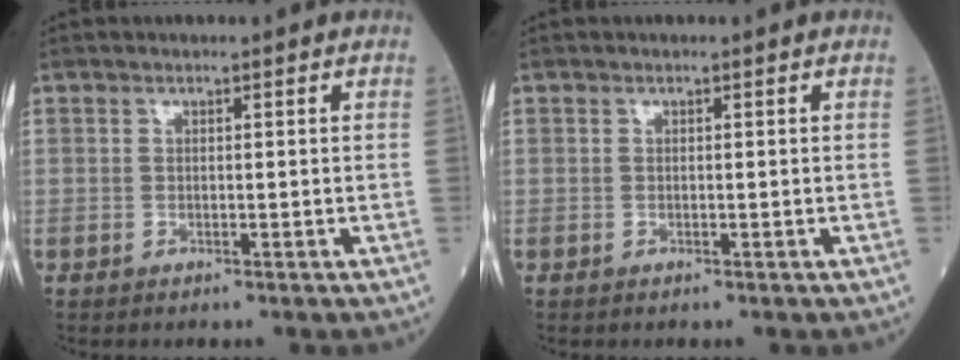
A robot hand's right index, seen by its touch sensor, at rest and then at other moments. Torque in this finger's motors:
{"motor_torque": [0.04, 0.01, 0.00, -0.01]}